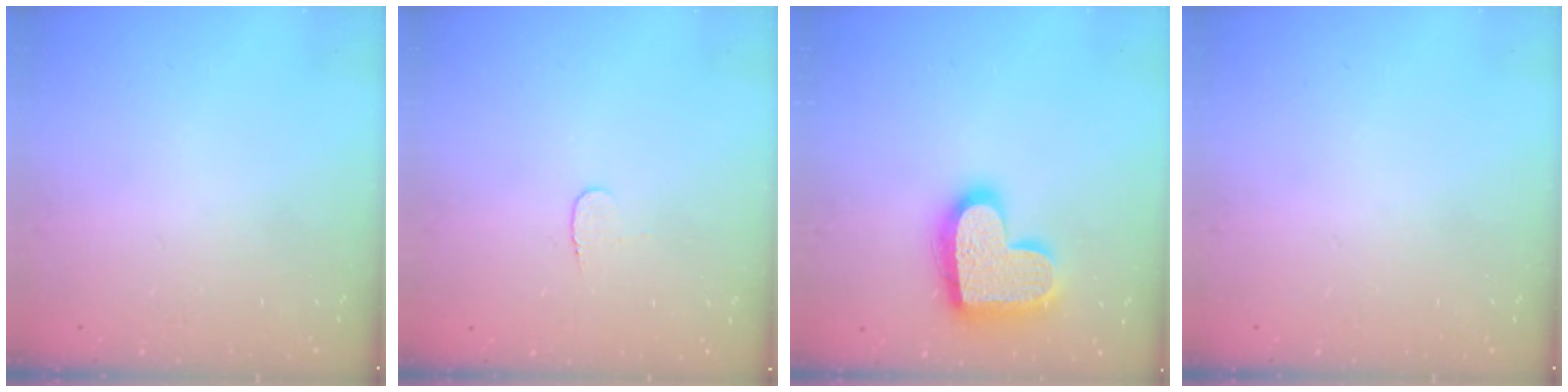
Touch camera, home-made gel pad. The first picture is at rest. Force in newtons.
{"total": 3.3, "press": 3.3, "slide": 0.3}
{"total": 19.6, "press": 19.5, "slide": 1.3}
{"total": 0.0}